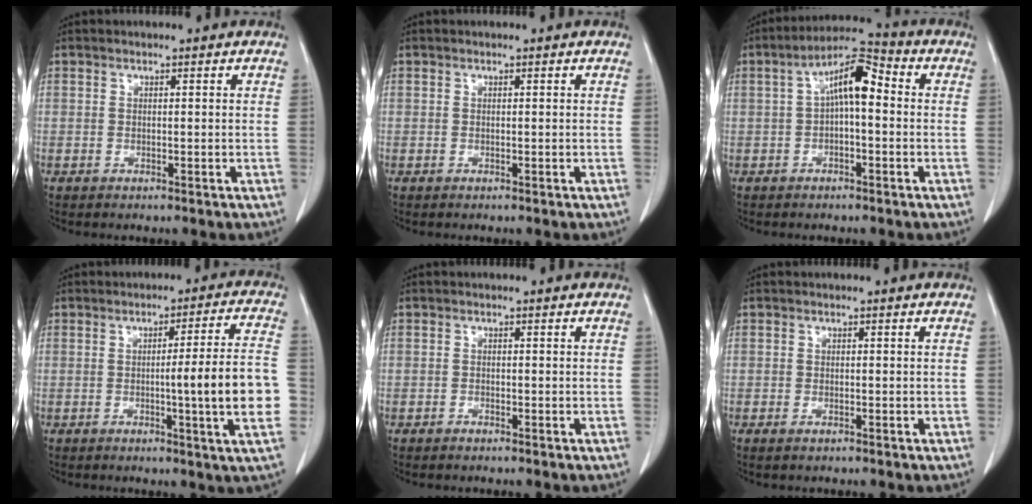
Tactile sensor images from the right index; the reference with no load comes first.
{"total": 0.0}
{"total": 7.7, "force": [1.0, 2.2, 7.3], "torque": [-0.131, 0.031, 0.010]}
{"total": 11.8, "force": [-1.9, -1.1, 11.6], "torque": [-0.156, -0.002, -0.031]}
{"total": 0.5, "force": [-0.5, 0.1, 0.2], "torque": [-0.006, -0.001, -0.009]}
{"total": 0.7, "force": [-0.5, 0.3, 0.5], "torque": [-0.010, -0.001, -0.004]}